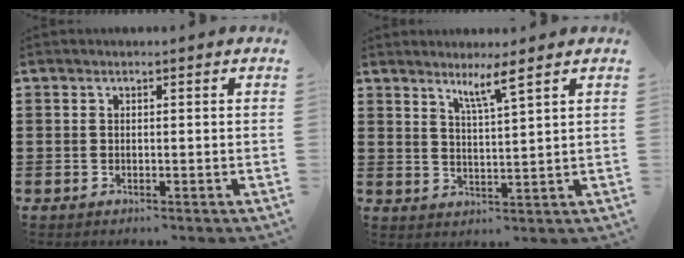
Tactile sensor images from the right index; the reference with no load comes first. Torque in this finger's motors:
{"motor_torque": [0.02, 0.00, 0.16, 0.06]}